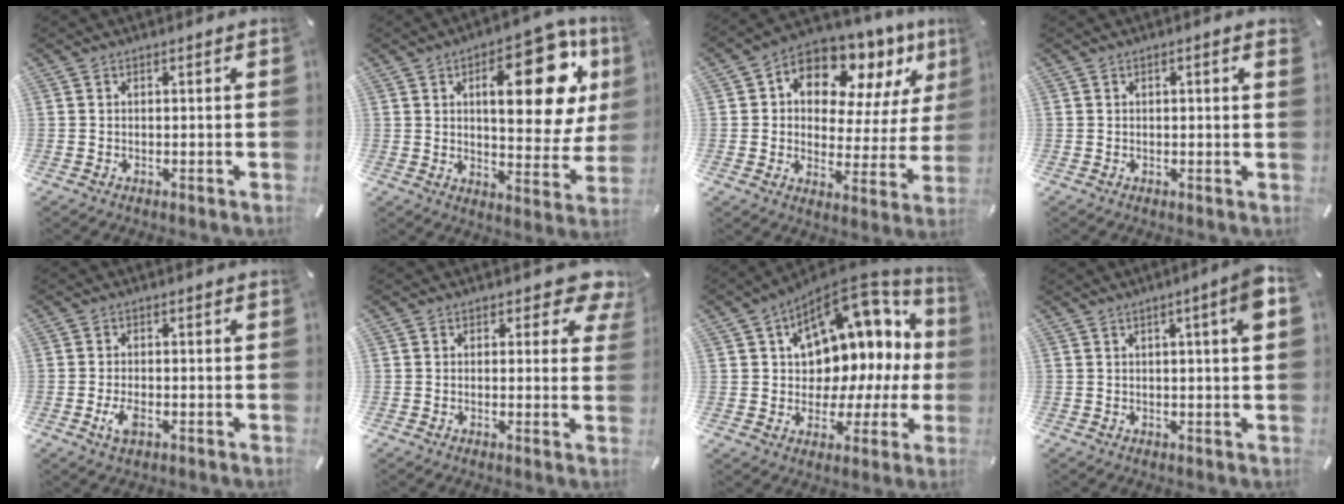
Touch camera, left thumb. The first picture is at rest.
{"total": 22.9, "force": [8.4, 10.0, 18.8], "torque": [-0.245, -0.039, 0.123]}
{"total": 12.0, "force": [8.7, 6.9, 4.6], "torque": [-0.085, -0.079, 0.157]}
{"total": 1.4, "force": [0.3, 0.2, 1.3], "torque": [-0.024, 0.001, 0.005]}
{"total": 3.4, "force": [-1.4, 1.6, 2.7], "torque": [-0.065, -0.001, -0.027]}
{"total": 5.6, "force": [3.2, 3.2, 3.3], "torque": [-0.027, -0.018, 0.048]}
{"total": 13.6, "force": [6.8, 9.3, 7.3], "torque": [-0.093, -0.079, 0.119]}
{"total": 6.5, "force": [2.3, 0.5, 6.0], "torque": [-0.092, -0.009, 0.033]}